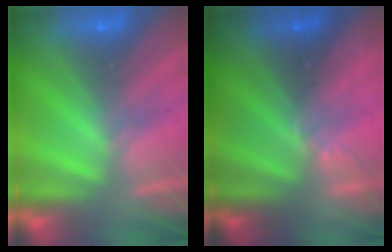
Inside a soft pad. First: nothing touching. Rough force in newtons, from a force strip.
{"total": 1.6}